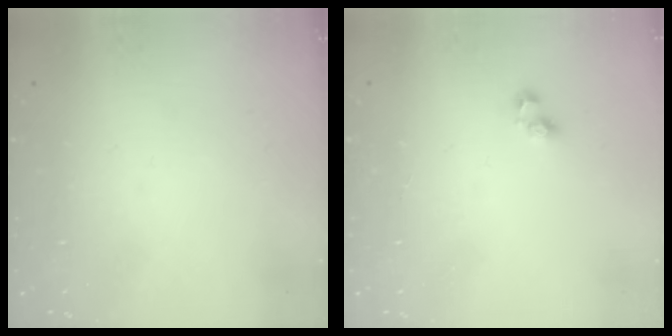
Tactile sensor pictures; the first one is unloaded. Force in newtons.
{"total": 4.0, "press": 3.7, "slide": 1.6}